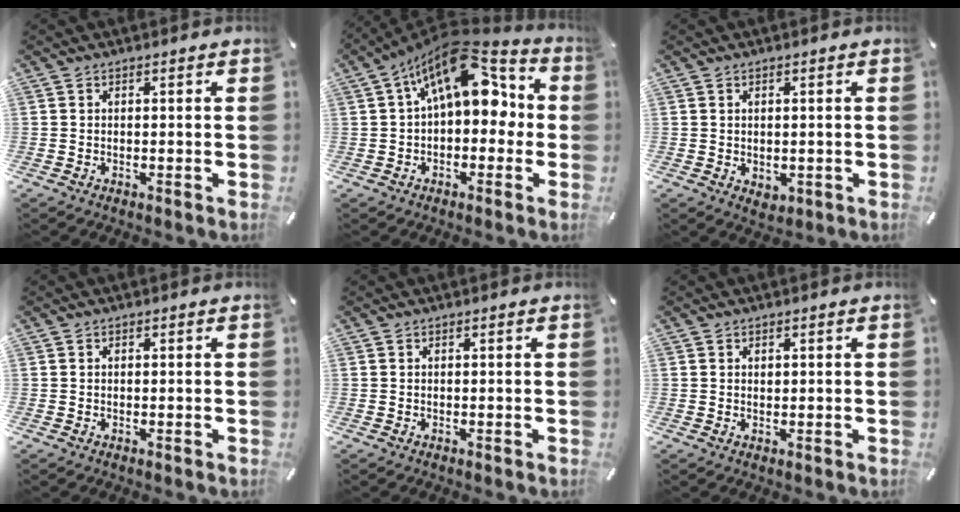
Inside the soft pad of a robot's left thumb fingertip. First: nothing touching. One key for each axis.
{"total": 17.2, "fx": 6.5, "fy": 9.6, "fz": 12.7, "tx": -0.182, "ty": -0.026, "tz": 0.113}
{"total": 1.6, "fx": 0.4, "fy": 1.5, "fz": 0.5, "tx": -0.004, "ty": 0.000, "tz": 0.004}
{"total": 0.0}
{"total": 0.0}
{"total": 0.6, "fx": 0.3, "fy": 0.5, "fz": 0.2, "tx": 0.003, "ty": -0.003, "tz": 0.004}